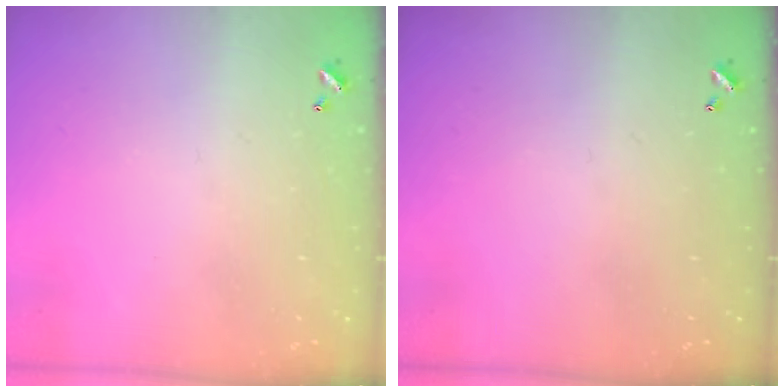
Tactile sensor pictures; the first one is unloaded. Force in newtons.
{"total": 0.0}